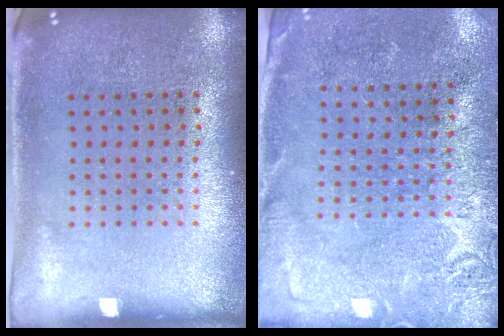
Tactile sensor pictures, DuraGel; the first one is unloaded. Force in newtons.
{"total": 2.8, "press": 2.6, "slide": 0.9}